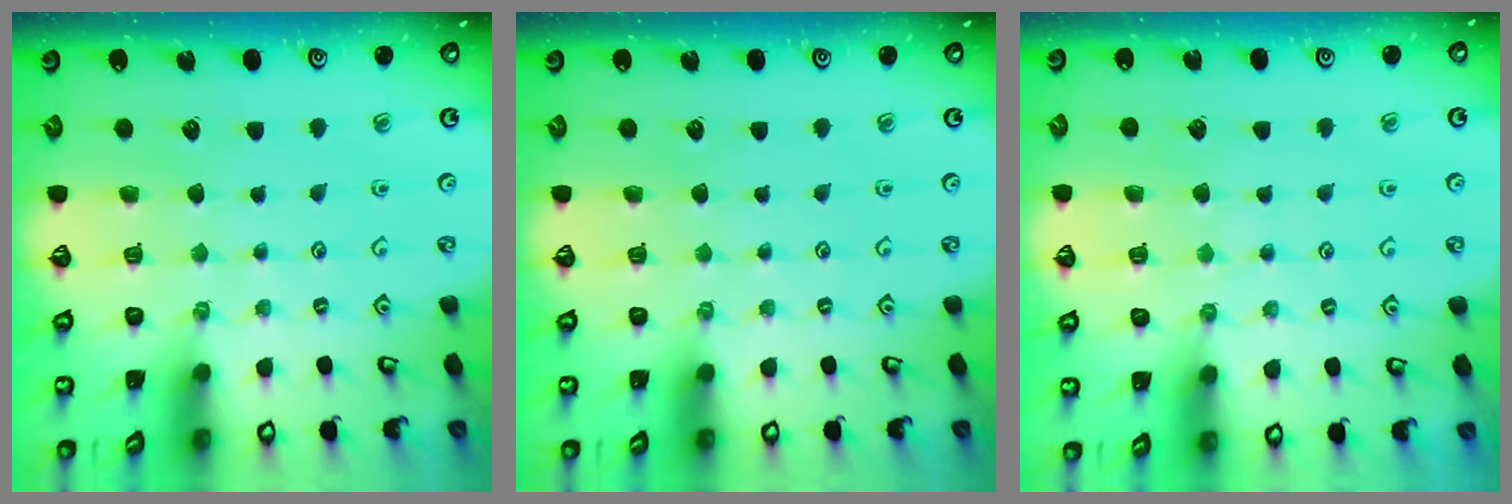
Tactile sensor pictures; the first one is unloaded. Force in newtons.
{"total": 0.0}
{"total": 2.9, "press": 2.9, "slide": 0.5}